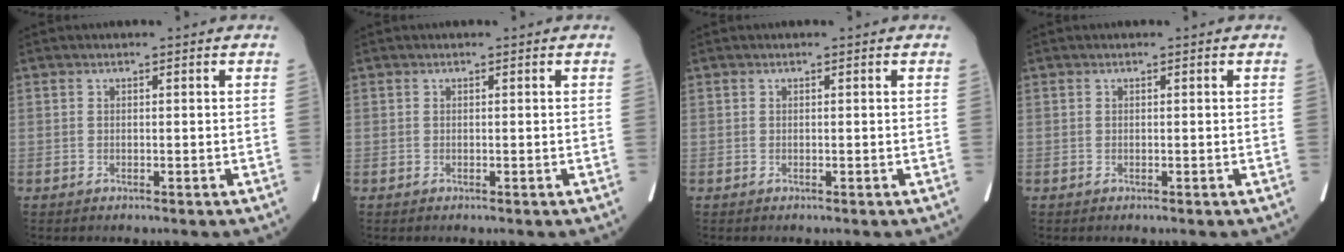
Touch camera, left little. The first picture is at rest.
{"total": 0.0}
{"total": 0.0}
{"total": 0.0}